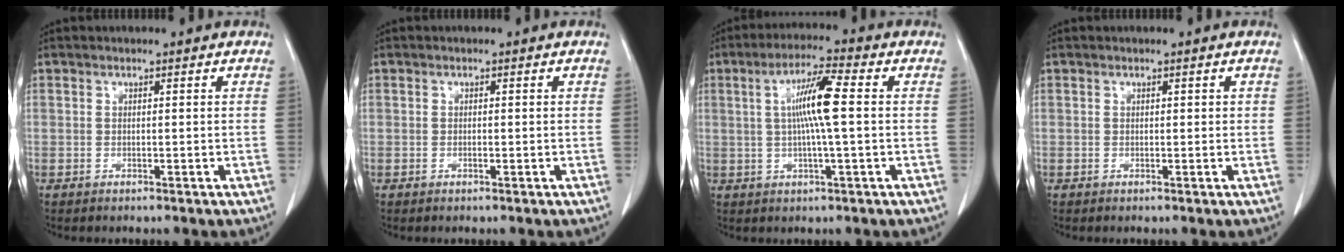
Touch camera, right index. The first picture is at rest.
{"total": 0.5, "force": [-0.2, 0.1, 0.5], "torque": [-0.011, -0.001, -0.002]}
{"total": 8.0, "force": [0.8, -0.1, 7.9], "torque": [-0.149, 0.005, 0.012]}
{"total": 0.6, "force": [0.2, 0.4, 0.4], "torque": [-0.005, 0.004, 0.004]}